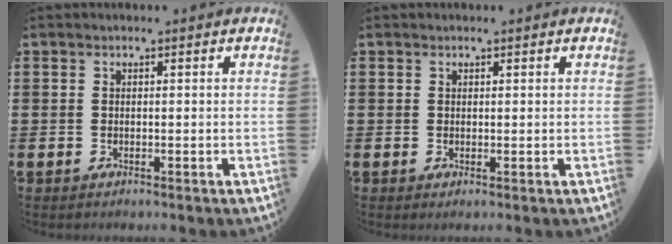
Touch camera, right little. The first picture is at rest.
{"total": 0.0}